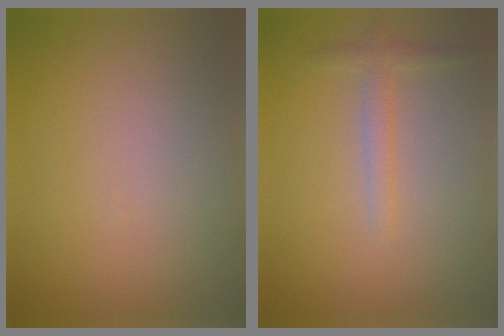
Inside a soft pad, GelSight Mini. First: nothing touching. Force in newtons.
{"total": 1.6, "press": 1.6, "slide": 0.1}